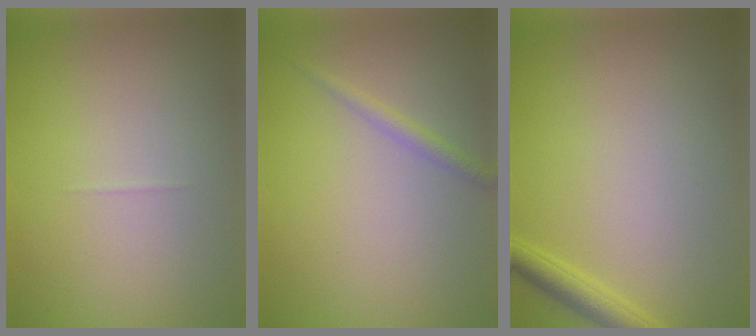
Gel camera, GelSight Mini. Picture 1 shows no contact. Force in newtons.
{"total": 1.3, "press": 1.3, "slide": 0.0}
{"total": 2.0, "press": 2.0, "slide": 0.1}